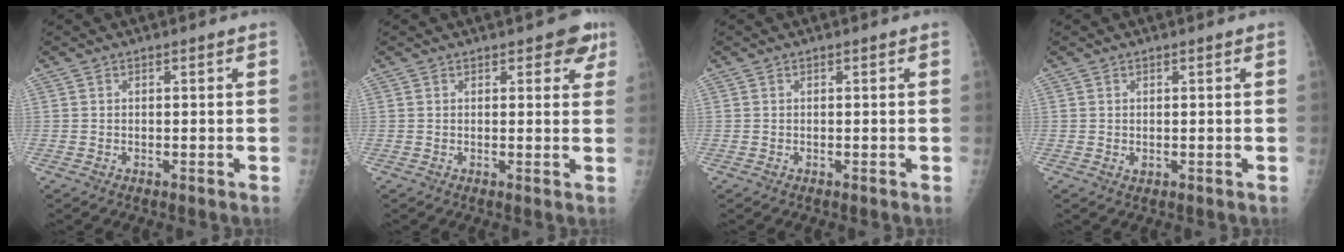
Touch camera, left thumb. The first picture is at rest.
{"total": 4.1, "force": [2.5, 2.1, 2.5], "torque": [0.003, -0.006, 0.023]}
{"total": 0.0}
{"total": 1.0, "force": [0.2, 0.6, 0.7], "torque": [-0.010, -0.003, 0.007]}